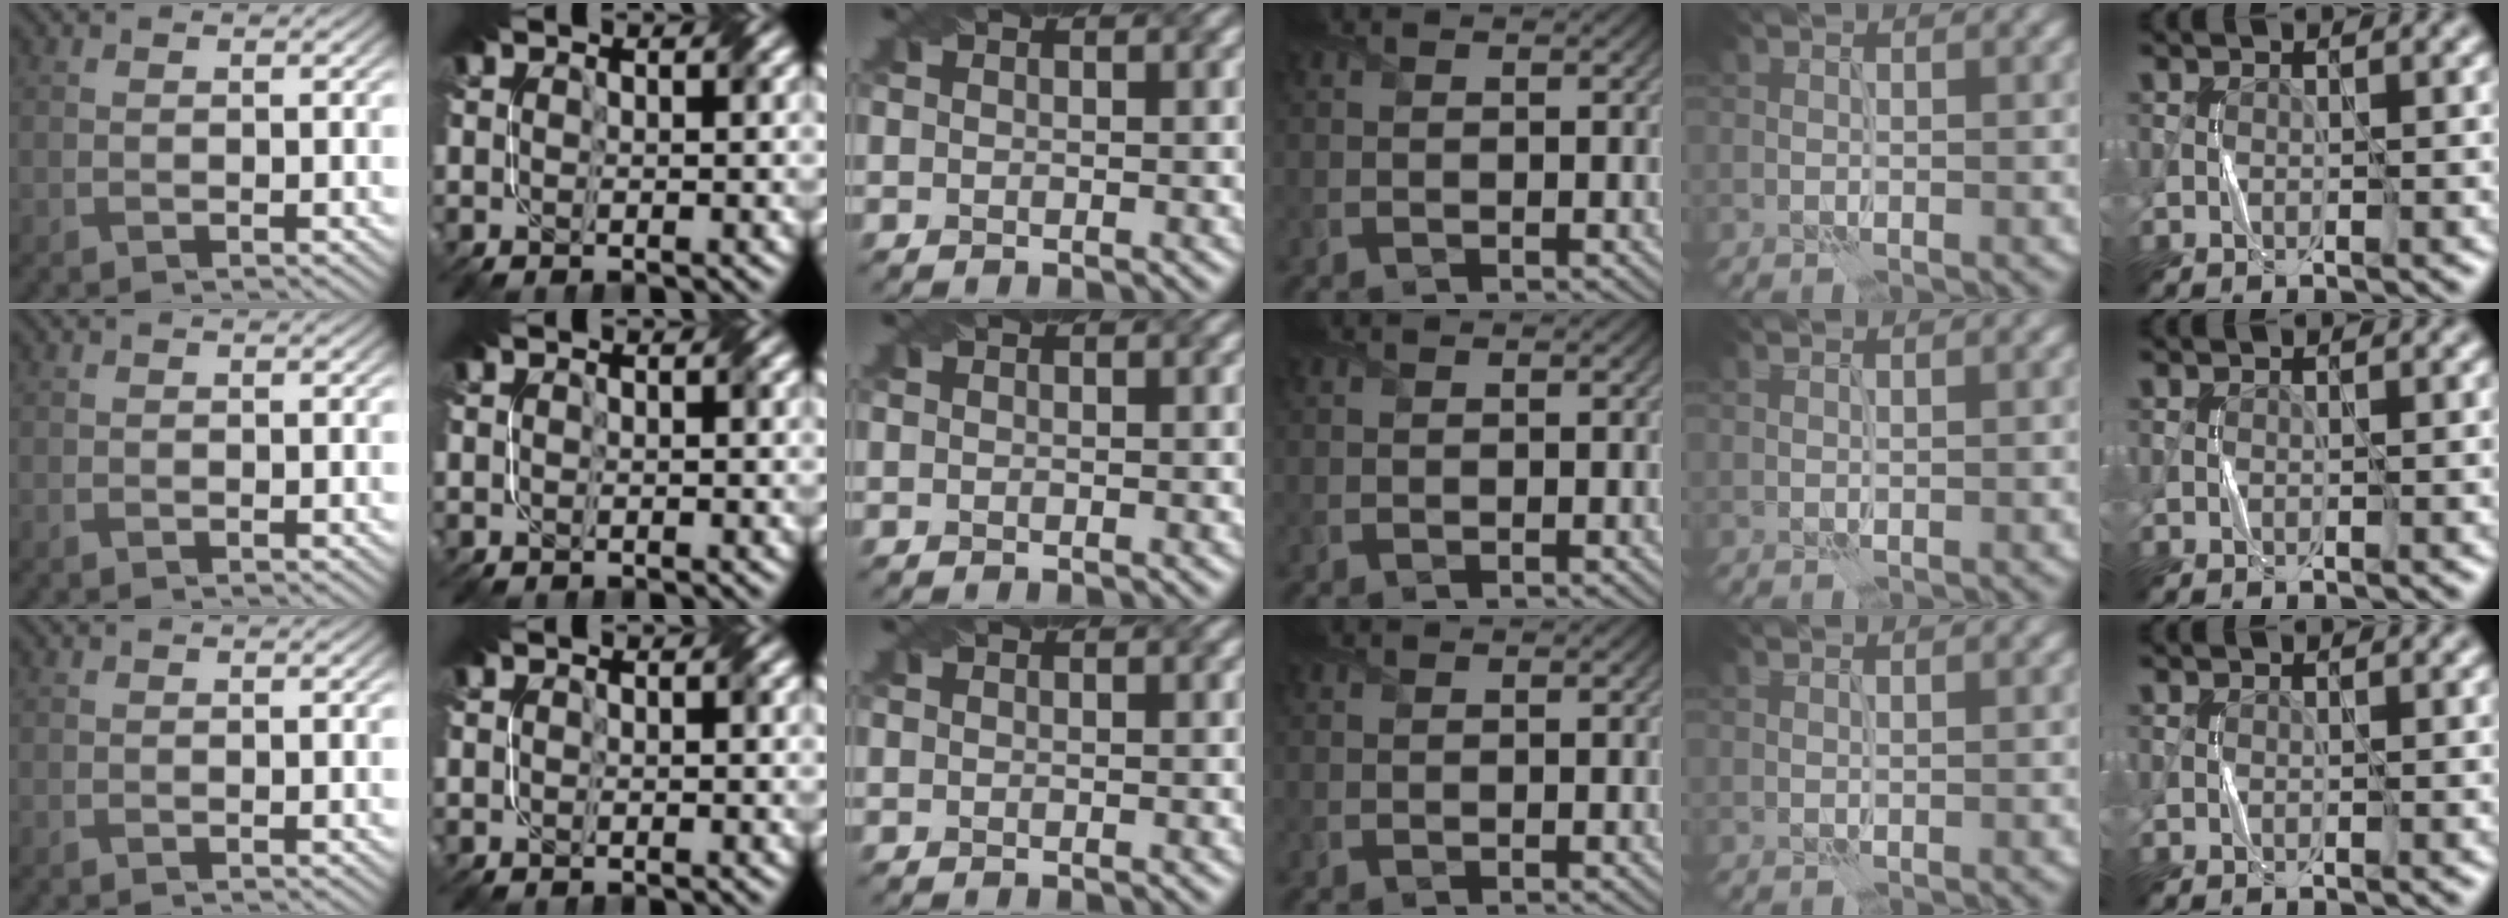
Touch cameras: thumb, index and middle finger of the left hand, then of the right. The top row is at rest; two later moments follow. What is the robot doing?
{"motion": "fold", "object": "napkin"}